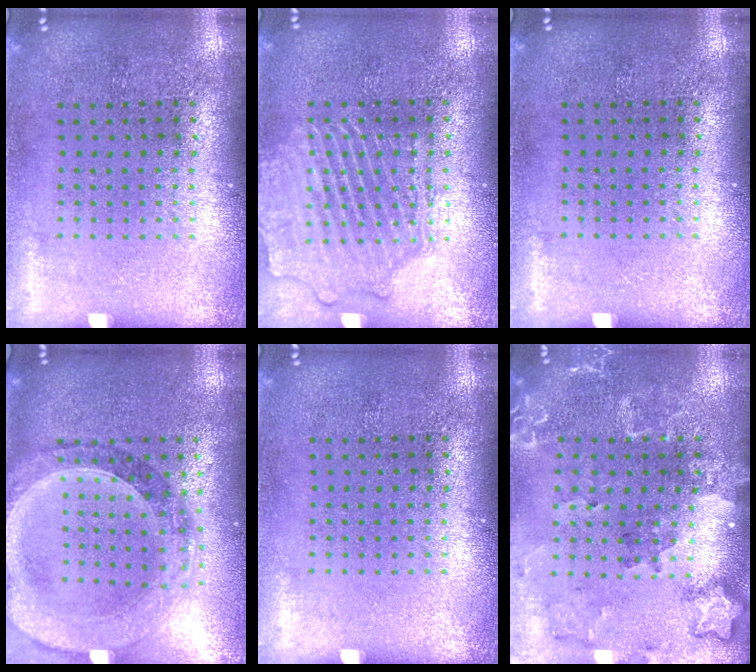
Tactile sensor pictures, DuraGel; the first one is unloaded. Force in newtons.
{"total": 2.9, "press": 2.9, "slide": 0.3}
{"total": 0.0}
{"total": 1.5, "press": 1.5, "slide": 0.3}
{"total": 0.0}
{"total": 1.8, "press": 1.7, "slide": 0.4}